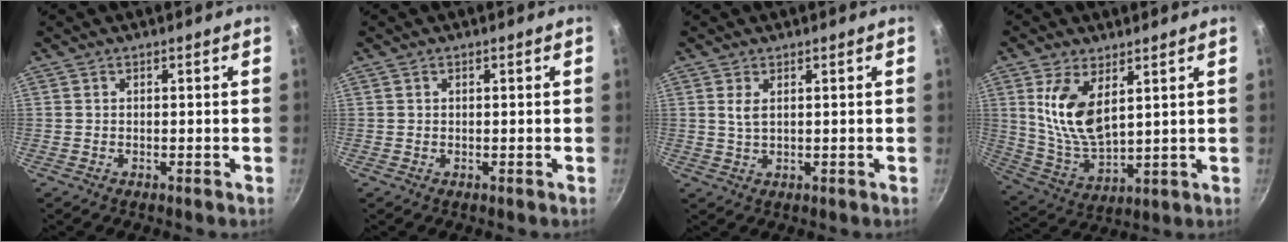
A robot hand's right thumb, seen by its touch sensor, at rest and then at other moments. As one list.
[{"total": 0.0}, {"total": 2.4, "force": [0.8, 1.1, 1.9], "torque": [-0.037, -0.006, 0.018]}, {"total": 12.0, "force": [4.2, 6.0, 9.5], "torque": [-0.181, -0.035, 0.092]}]